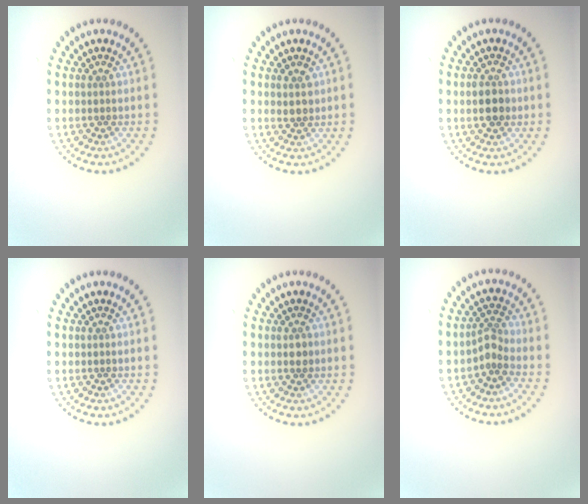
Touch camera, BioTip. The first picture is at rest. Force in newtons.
{"total": 1.5, "press": 1.3, "slide": 0.8}
{"total": 2.7, "press": 2.7, "slide": 0.1}
{"total": 0.0}
{"total": 0.9, "press": 0.8, "slide": 0.1}
{"total": 1.9, "press": 1.4, "slide": 1.3}